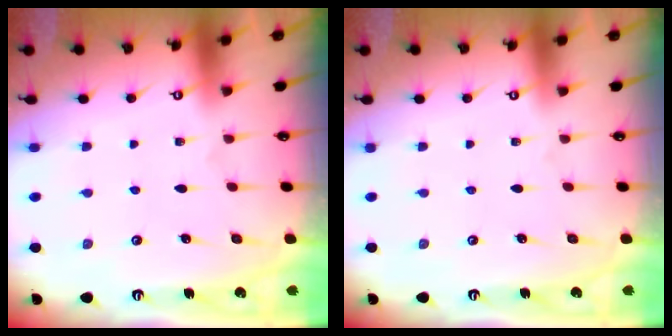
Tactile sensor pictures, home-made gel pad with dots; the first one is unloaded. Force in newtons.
{"total": 0.0}